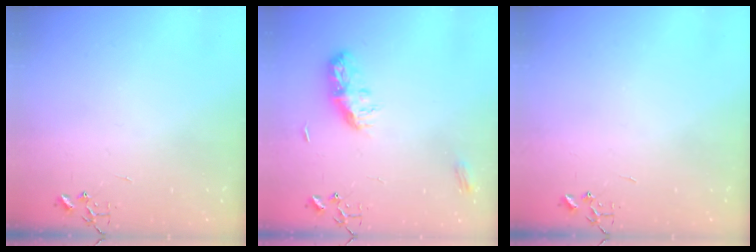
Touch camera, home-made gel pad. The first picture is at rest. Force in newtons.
{"total": 9.0, "press": 9.0, "slide": 0.1}
{"total": 0.0}